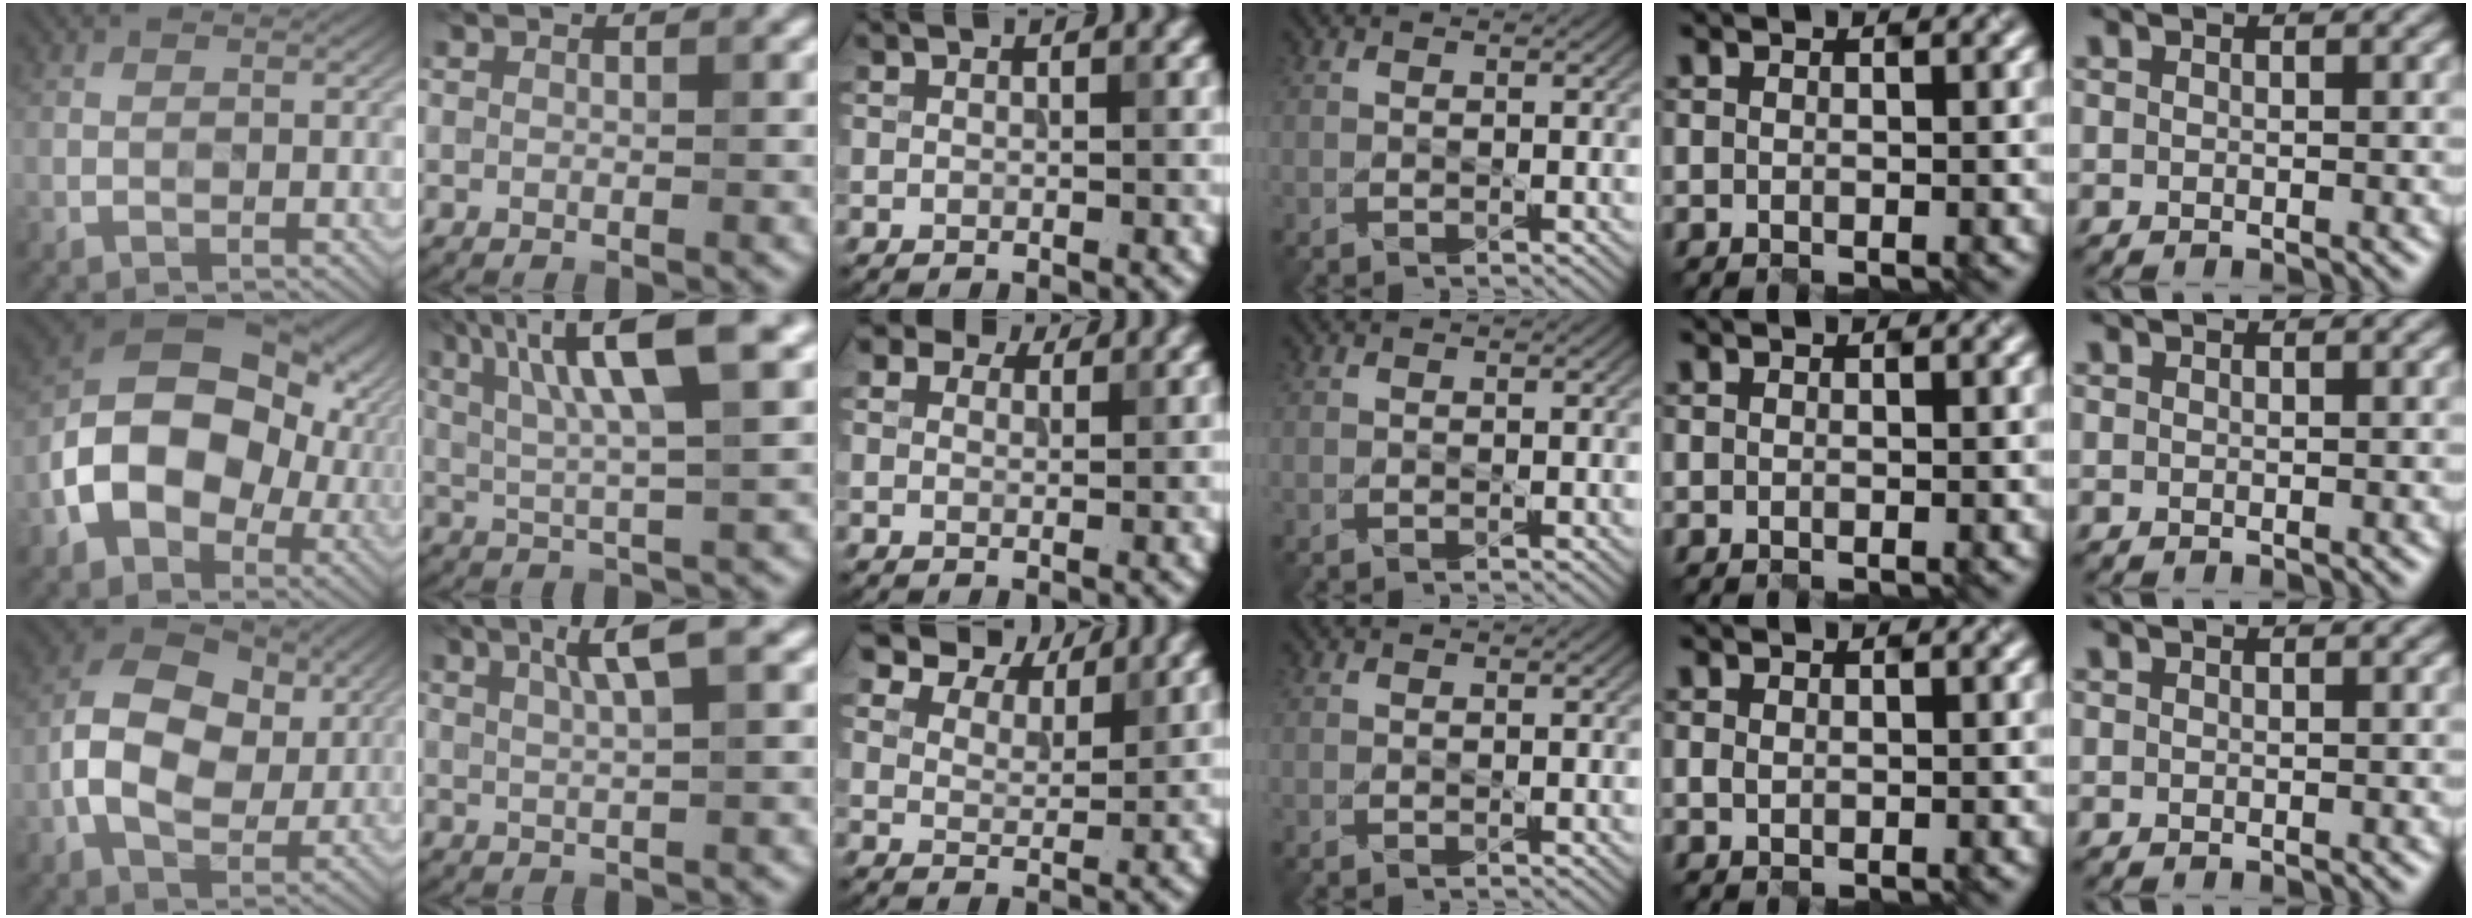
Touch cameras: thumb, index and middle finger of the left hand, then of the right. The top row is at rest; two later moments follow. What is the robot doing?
{"motion": "open", "object": "folder"}